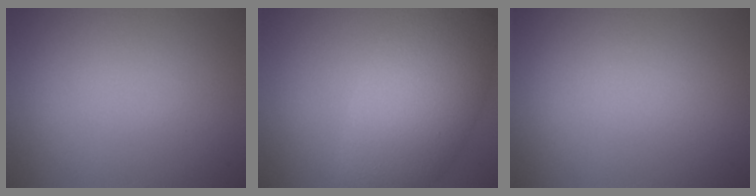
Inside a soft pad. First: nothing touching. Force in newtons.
{"total": 8.5, "press": 8.5, "slide": 0.3}
{"total": 0.0}